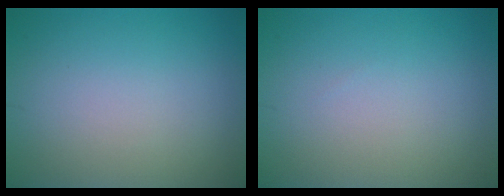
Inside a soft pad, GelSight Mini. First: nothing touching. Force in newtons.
{"total": 0.0}